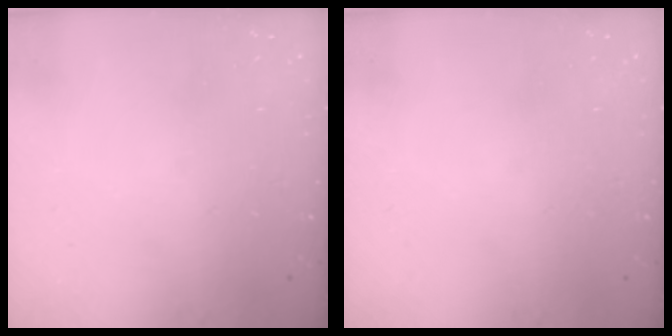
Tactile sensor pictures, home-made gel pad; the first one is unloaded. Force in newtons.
{"total": 0.0}